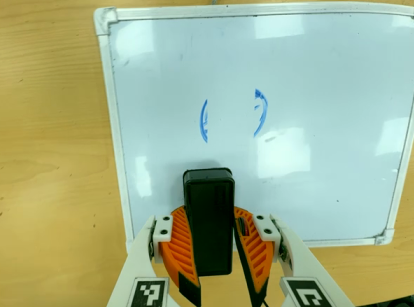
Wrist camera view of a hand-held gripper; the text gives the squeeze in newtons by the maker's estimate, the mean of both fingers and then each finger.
{"total": 11.4, "left": 10.2, "right": 12.5}